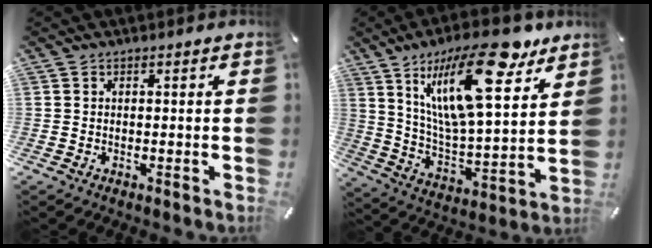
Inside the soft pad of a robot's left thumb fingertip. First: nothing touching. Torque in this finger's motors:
{"motor_torque": [2.81, 2.20, 1.57, -1.20, 0.66]}